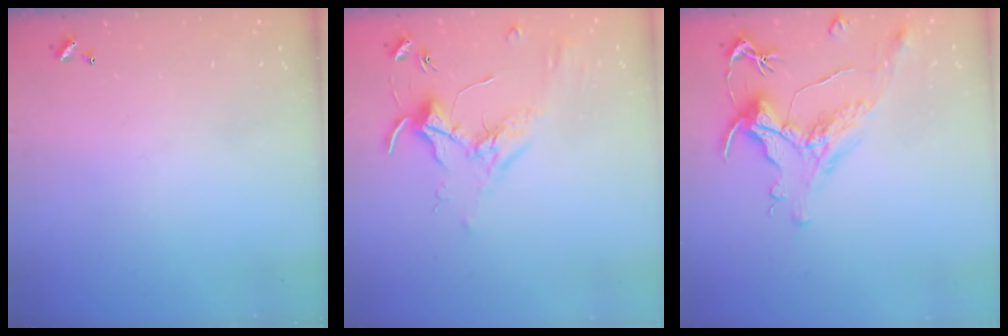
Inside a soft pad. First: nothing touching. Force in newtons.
{"total": 1.7, "press": 1.6, "slide": 0.4}
{"total": 1.8, "press": 1.2, "slide": 1.3}